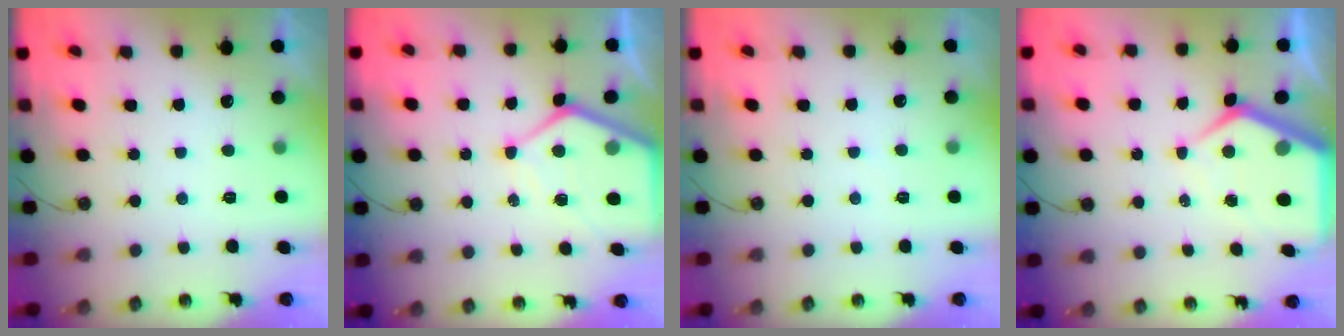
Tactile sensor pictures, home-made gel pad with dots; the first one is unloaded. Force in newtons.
{"total": 9.8, "press": 9.8, "slide": 0.9}
{"total": 2.5, "press": 2.4, "slide": 0.4}
{"total": 9.7, "press": 9.7, "slide": 0.9}